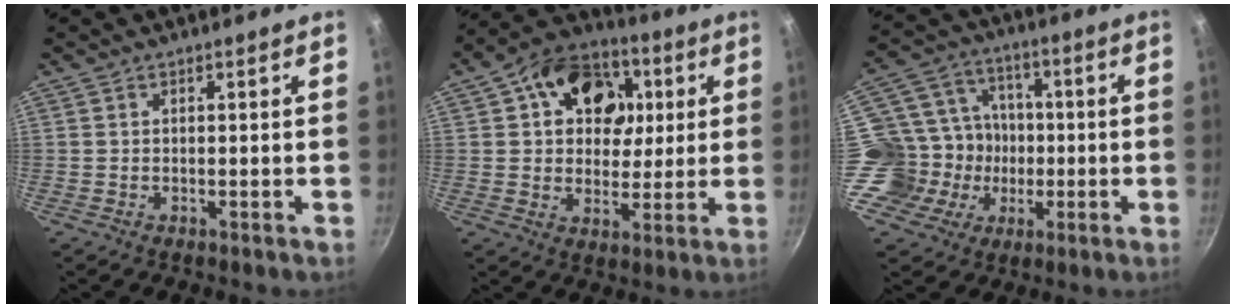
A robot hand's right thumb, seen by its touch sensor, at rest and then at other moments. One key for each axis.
{"total": 16.9, "fx": 4.9, "fy": 12.8, "fz": 10.0, "tx": -0.119, "ty": 0.008, "tz": 0.069}
{"total": 15.8, "fx": -2.5, "fy": 14.4, "fz": 5.9, "tx": -0.076, "ty": 0.043, "tz": -0.041}